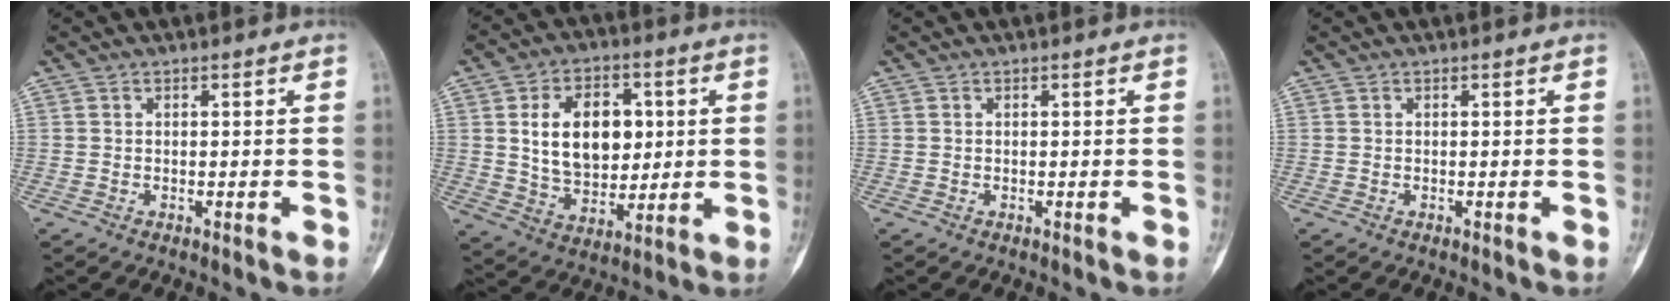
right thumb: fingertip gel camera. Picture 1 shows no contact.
{"total": 15.1, "force": [2.7, 10.2, 10.8], "torque": [-0.128, -0.008, 0.052]}
{"total": 0.0}
{"total": 0.0}